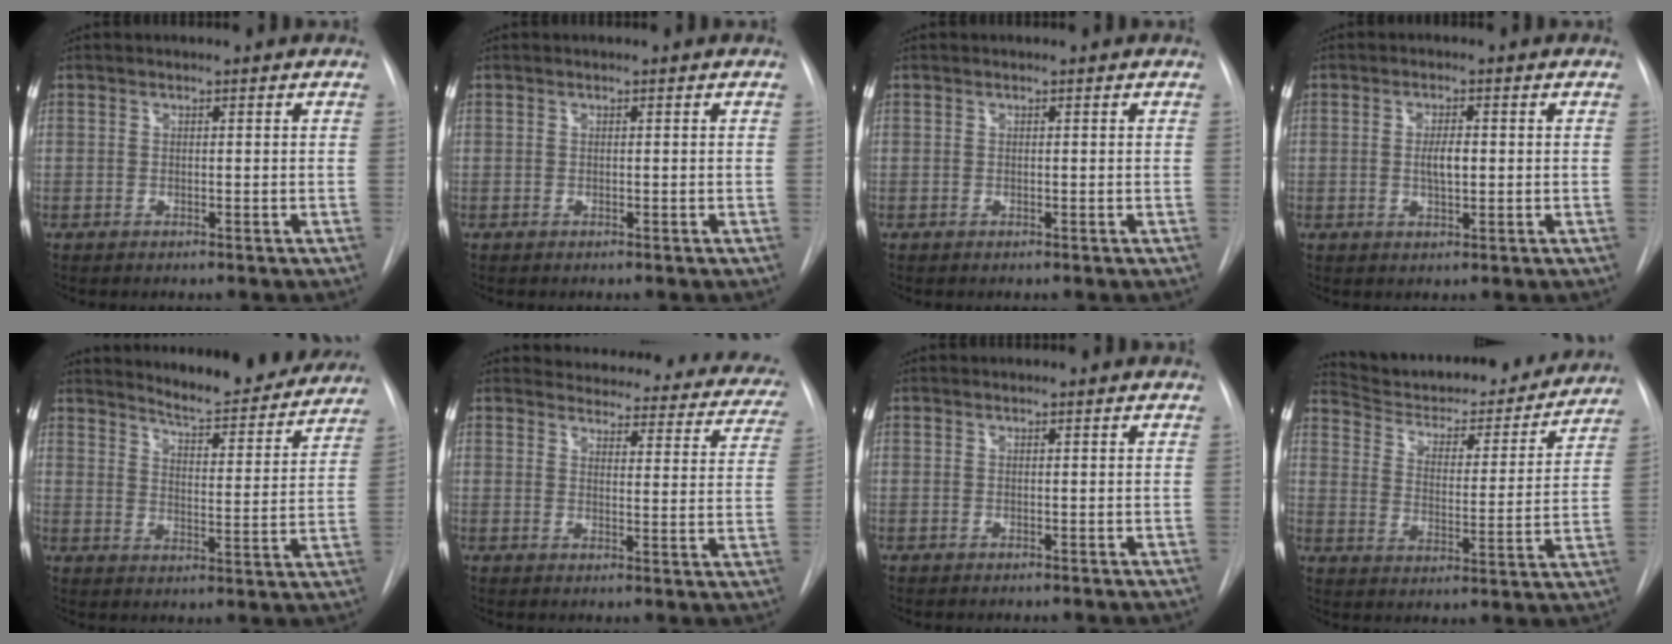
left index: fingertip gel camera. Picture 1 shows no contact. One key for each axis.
{"total": 0.0}
{"total": 0.0}
{"total": 3.0, "fx": -0.4, "fy": 1.0, "fz": 2.8, "tx": -0.049, "ty": -0.003, "tz": -0.004}
{"total": 16.1, "fx": 15.2, "fy": 2.1, "fz": 4.7, "tx": -0.057, "ty": -0.048, "tz": 0.191}
{"total": 23.8, "fx": 22.1, "fy": 6.4, "fz": 5.9, "tx": -0.064, "ty": -0.066, "tz": 0.235}
{"total": 0.7, "fx": 0.7, "fy": 0.0, "fz": 0.1, "tx": -0.007, "ty": 0.011, "tz": 0.012}
{"total": 22.5, "fx": 20.9, "fy": 4.8, "fz": 6.6, "tx": -0.092, "ty": -0.036, "tz": 0.283}